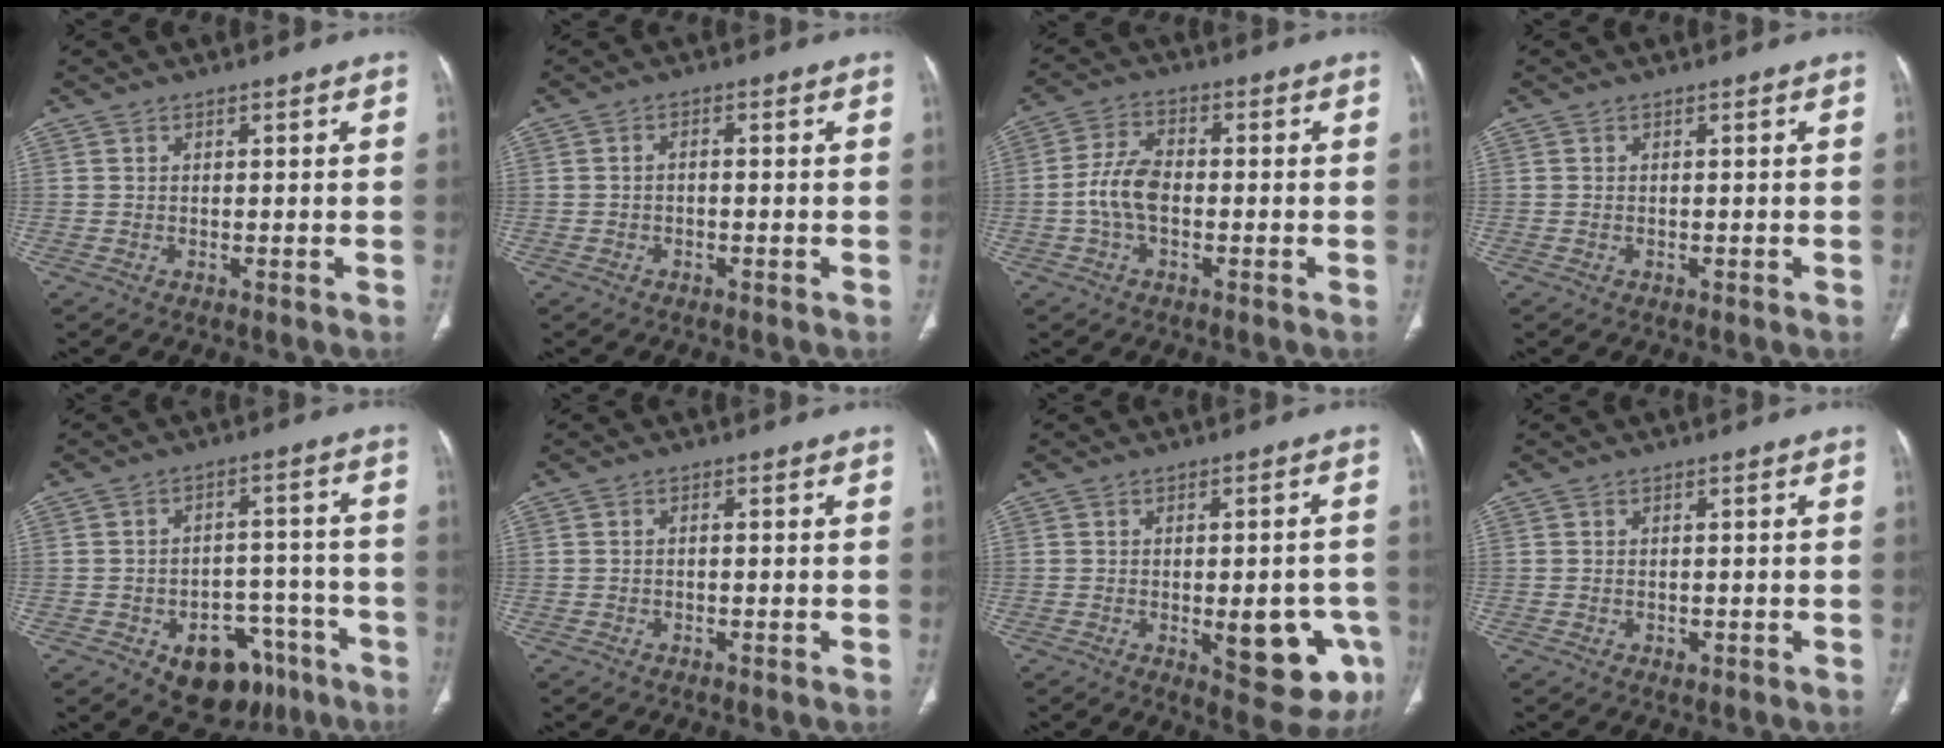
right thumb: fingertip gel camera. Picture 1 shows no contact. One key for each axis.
{"total": 1.3, "fx": -0.4, "fy": 0.8, "fz": 1.0, "tx": -0.016, "ty": 0.006, "tz": -0.009}
{"total": 7.3, "fx": -1.4, "fy": 4.2, "fz": 5.9, "tx": -0.123, "ty": 0.020, "tz": -0.030}
{"total": 0.0}
{"total": 13.6, "fx": -7.5, "fy": 8.9, "fz": 7.1, "tx": -0.051, "ty": 0.058, "tz": -0.095}
{"total": 0.7, "fx": -0.2, "fy": 0.4, "fz": 0.5, "tx": -0.008, "ty": 0.001, "tz": -0.007}
{"total": 12.5, "fx": -3.9, "fy": 5.1, "fz": 10.8, "tx": -0.106, "ty": 0.004, "tz": -0.035}
{"total": 1.1, "fx": -0.4, "fy": 0.8, "fz": 0.7, "tx": -0.011, "ty": 0.001, "tz": -0.001}